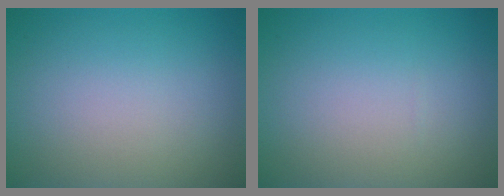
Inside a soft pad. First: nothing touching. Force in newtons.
{"total": 0.0}